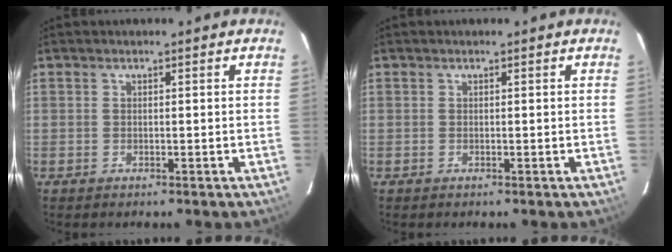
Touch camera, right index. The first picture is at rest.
{"total": 0.0}